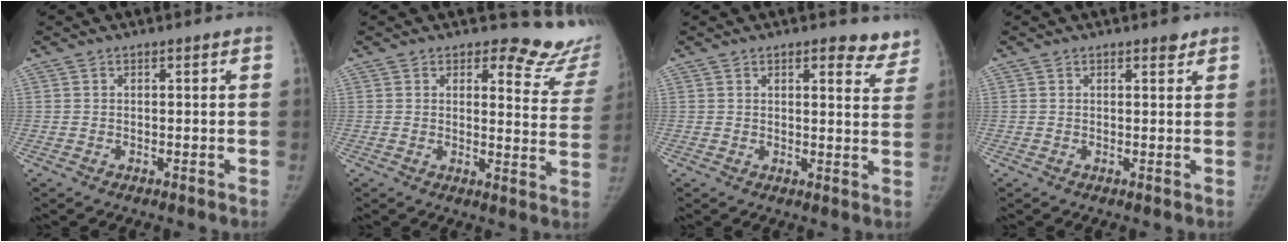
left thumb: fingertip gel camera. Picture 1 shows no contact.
{"total": 13.1, "force": [12.2, 4.2, 2.2], "torque": [0.025, -0.126, 0.108]}
{"total": 6.6, "force": [5.2, 2.5, 3.2], "torque": [-0.002, -0.027, 0.049]}
{"total": 1.3, "force": [1.0, 0.6, 0.6], "torque": [-0.002, -0.006, 0.011]}